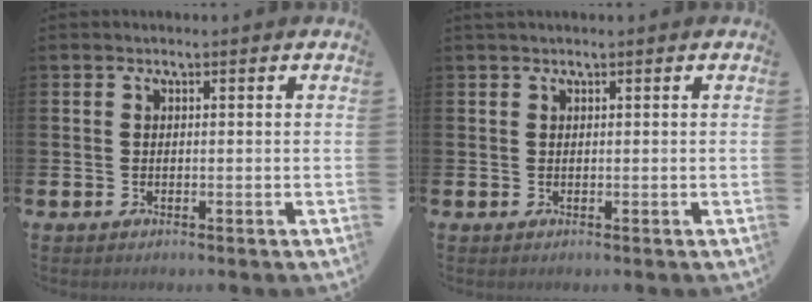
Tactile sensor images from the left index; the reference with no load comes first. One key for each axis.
{"total": 0.5, "fx": 0.5, "fy": 0.0, "fz": 0.2, "tx": 0.002, "ty": -0.001, "tz": 0.007}